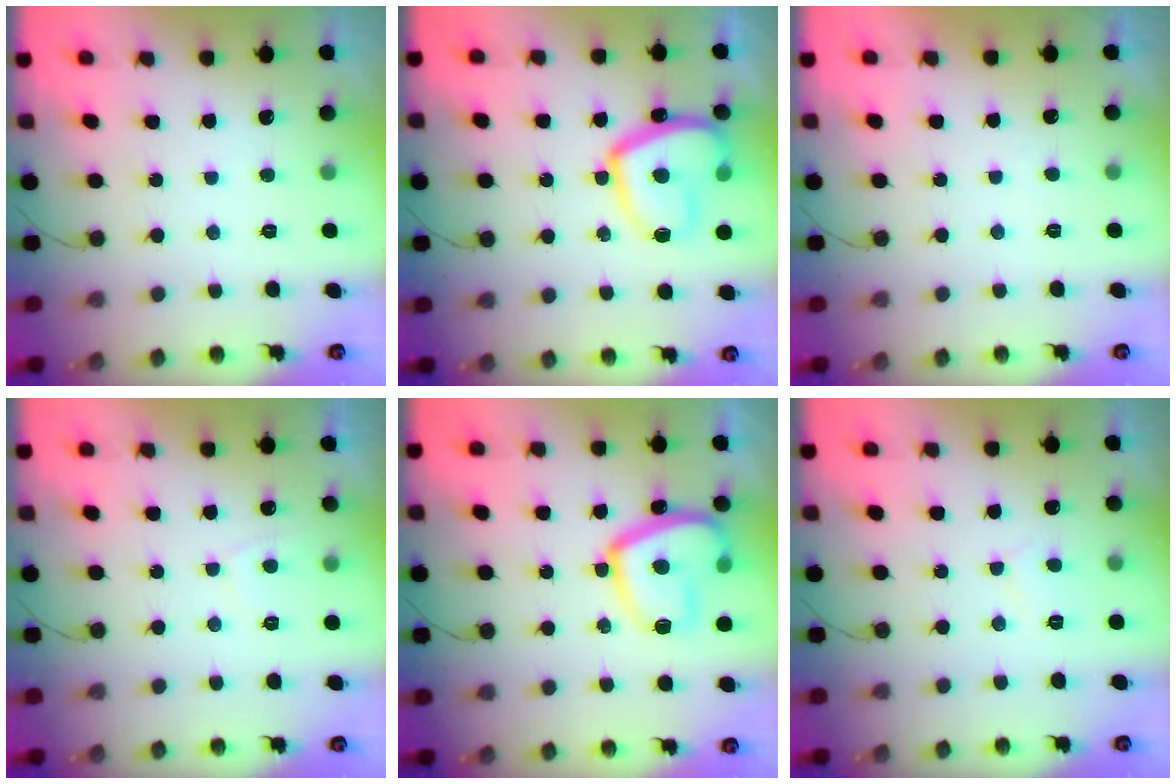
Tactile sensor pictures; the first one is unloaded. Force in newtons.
{"total": 16.0, "press": 15.9, "slide": 1.3}
{"total": 1.2, "press": 1.1, "slide": 0.4}
{"total": 1.6, "press": 1.5, "slide": 0.6}
{"total": 15.6, "press": 15.5, "slide": 1.5}
{"total": 2.6, "press": 2.6, "slide": 0.2}